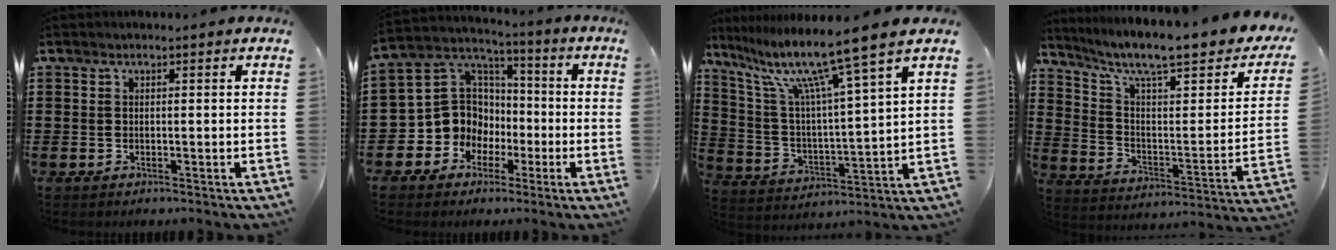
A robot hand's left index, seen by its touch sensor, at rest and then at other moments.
{"total": 10.1, "force": [-1.9, 9.5, 2.9], "torque": [-0.108, 0.000, -0.034]}
{"total": 12.0, "force": [9.1, -0.2, 7.9], "torque": [-0.178, -0.050, 0.144]}
{"total": 8.7, "force": [6.7, 1.4, 5.5], "torque": [-0.117, -0.049, 0.105]}